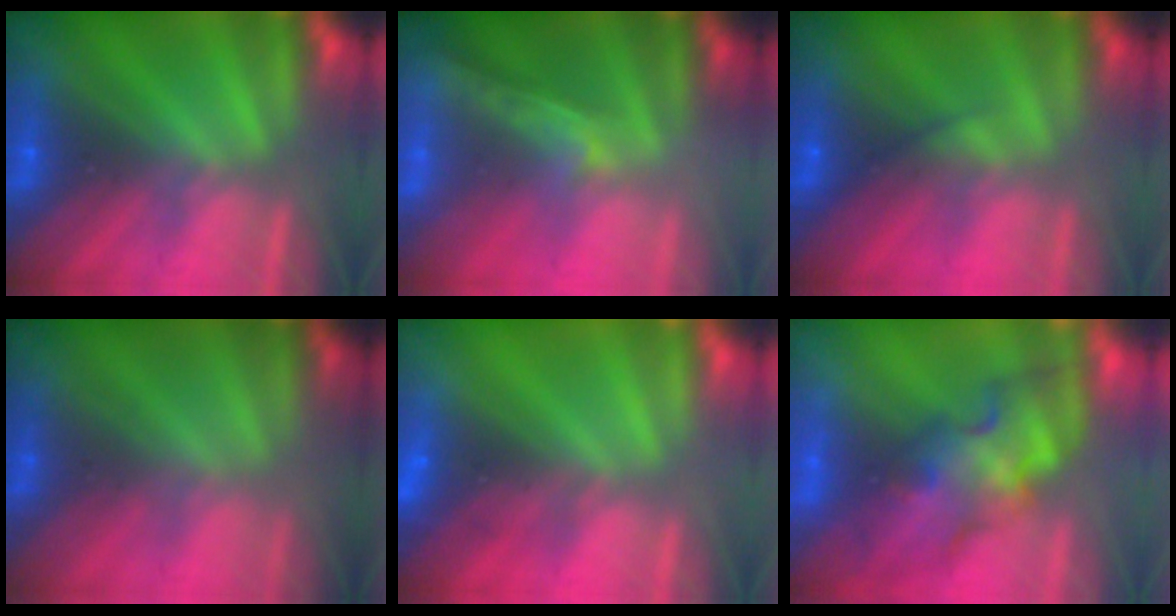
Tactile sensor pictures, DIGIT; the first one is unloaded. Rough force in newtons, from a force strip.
{"total": 1.8}
{"total": 2.3}
{"total": 1.6}
{"total": 2.3}
{"total": 3.4}